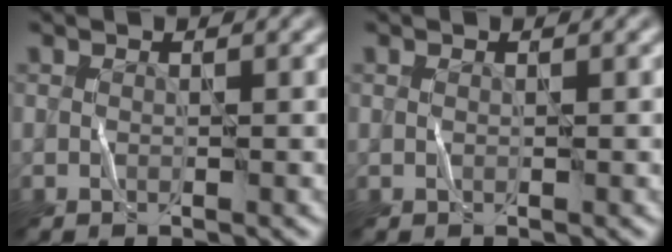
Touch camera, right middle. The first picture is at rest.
{"total": 0.0}